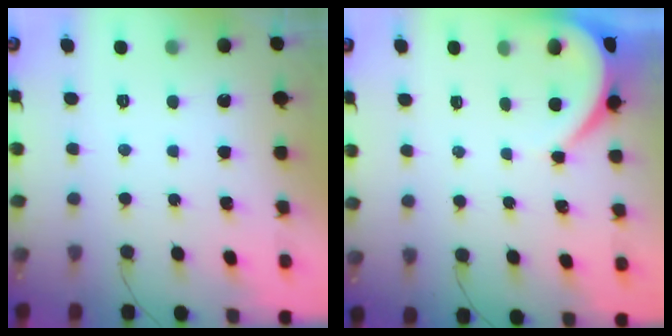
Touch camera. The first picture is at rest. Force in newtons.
{"total": 3.9, "press": 3.9, "slide": 0.5}